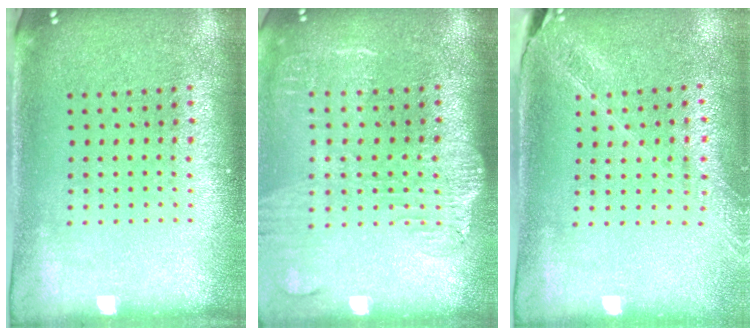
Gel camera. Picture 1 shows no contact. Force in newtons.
{"total": 1.9, "press": 1.6, "slide": 1.1}
{"total": 1.5, "press": 1.5, "slide": 0.2}